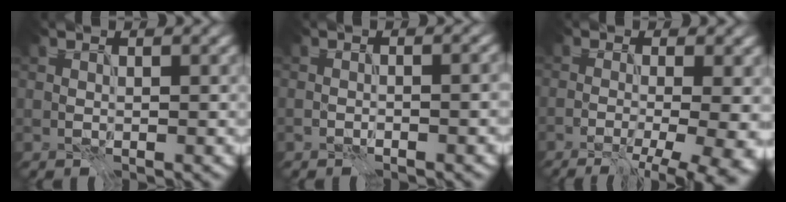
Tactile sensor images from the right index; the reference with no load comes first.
{"total": 2.0, "force": [-0.3, 0.7, 1.8], "torque": [-0.004, 0.010, -0.015]}
{"total": 9.0, "force": [-1.4, 3.8, 8.1], "torque": [-0.029, 0.005, -0.013]}